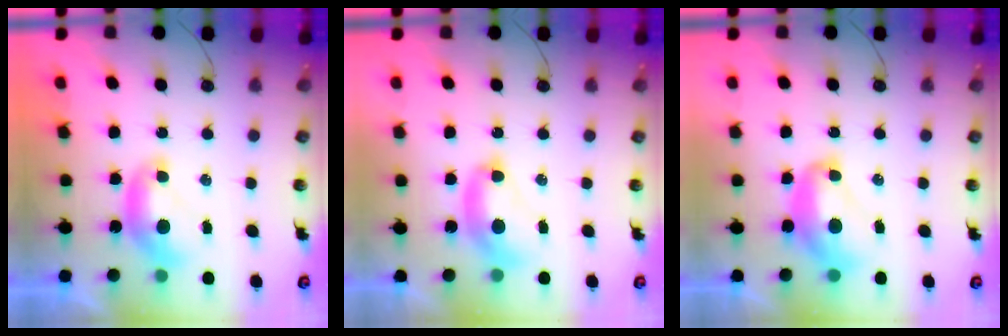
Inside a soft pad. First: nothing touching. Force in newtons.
{"total": 2.9, "press": 2.9, "slide": 0.1}
{"total": 3.1, "press": 3.1, "slide": 0.5}